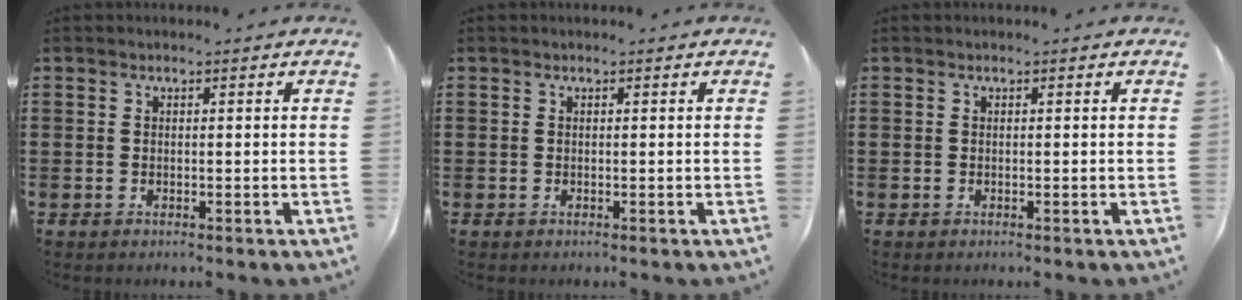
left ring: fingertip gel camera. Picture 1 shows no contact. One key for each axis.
{"total": 0.0}
{"total": 0.0}